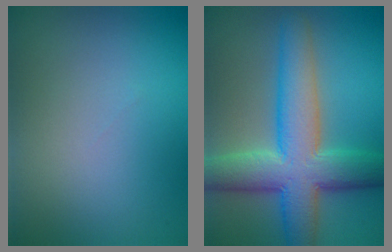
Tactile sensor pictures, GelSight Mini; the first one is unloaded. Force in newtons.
{"total": 9.1, "press": 9.1, "slide": 0.3}